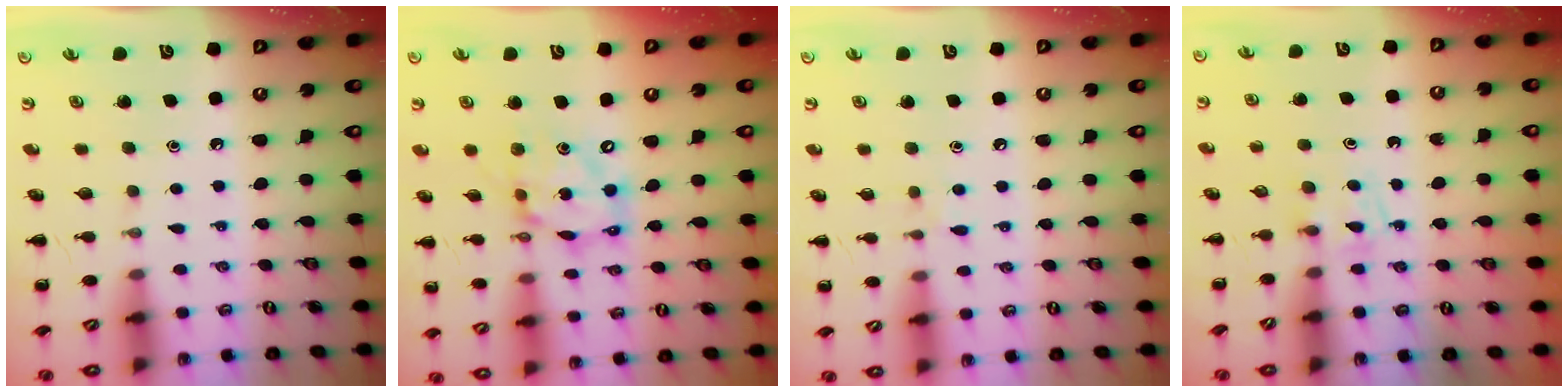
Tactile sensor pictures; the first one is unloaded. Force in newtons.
{"total": 13.6, "press": 13.2, "slide": 3.4}
{"total": 4.0, "press": 3.6, "slide": 1.6}
{"total": 3.0, "press": 2.8, "slide": 1.1}